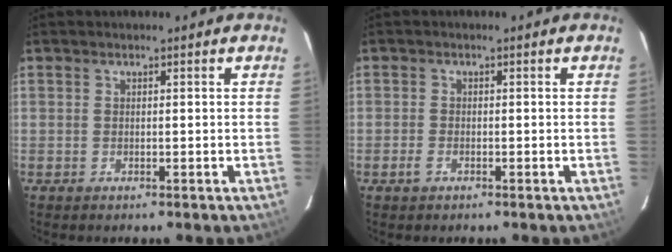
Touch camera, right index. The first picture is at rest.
{"total": 1.6, "force": [-1.0, 0.9, 0.9], "torque": [-0.020, -0.001, -0.020]}